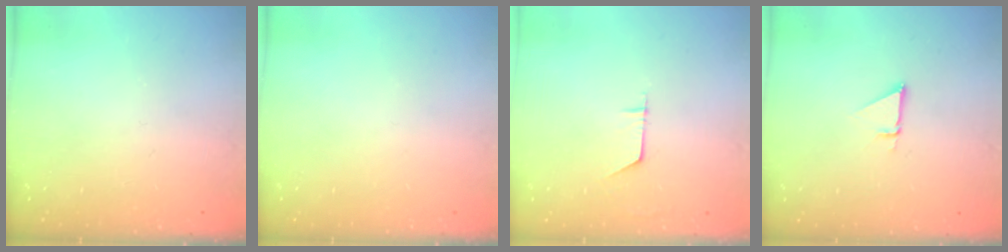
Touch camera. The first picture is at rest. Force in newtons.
{"total": 0.0}
{"total": 5.7, "press": 5.7, "slide": 0.5}
{"total": 2.3, "press": 2.3, "slide": 0.1}